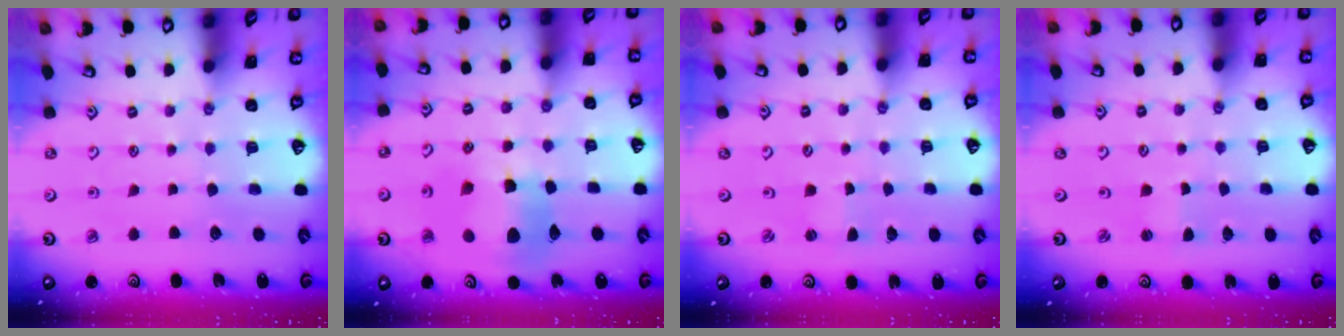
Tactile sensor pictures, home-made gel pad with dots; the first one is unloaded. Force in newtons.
{"total": 13.9, "press": 13.8, "slide": 1.6}
{"total": 0.6, "press": 0.6, "slide": 0.0}
{"total": 1.4, "press": 1.4, "slide": 0.3}